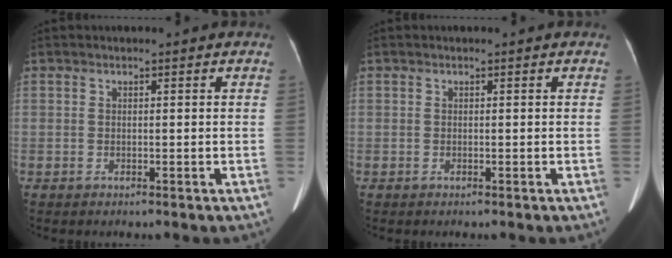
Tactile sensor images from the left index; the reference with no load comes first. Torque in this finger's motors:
{"motor_torque": [-0.01, -0.02, 0.00, 0.00]}